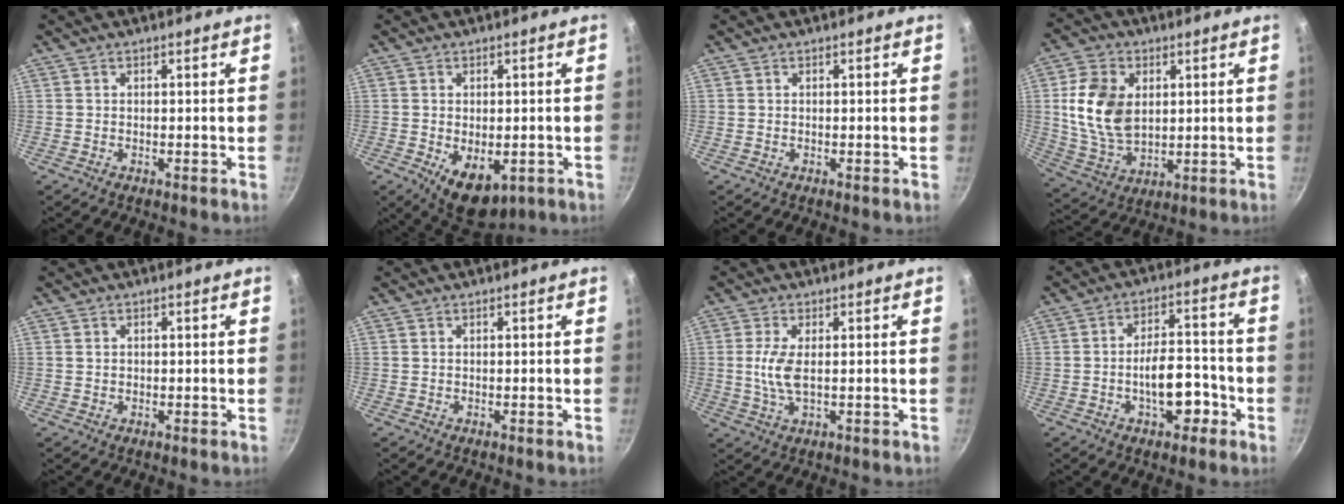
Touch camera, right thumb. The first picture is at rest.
{"total": 9.3, "force": [-2.5, 5.7, 7.0], "torque": [-0.080, -0.005, -0.020]}
{"total": 0.0}
{"total": 13.5, "force": [2.4, 9.3, 9.5], "torque": [-0.163, -0.015, 0.053]}
{"total": 0.8, "force": [0.2, 0.8, 0.2], "torque": [-0.001, 0.003, 0.003]}
{"total": 0.0}
{"total": 5.3, "force": [0.4, 2.0, 4.9], "torque": [-0.112, -0.002, 0.007]}
{"total": 9.7, "force": [-3.5, 5.0, 7.6], "torque": [-0.086, 0.036, -0.053]}